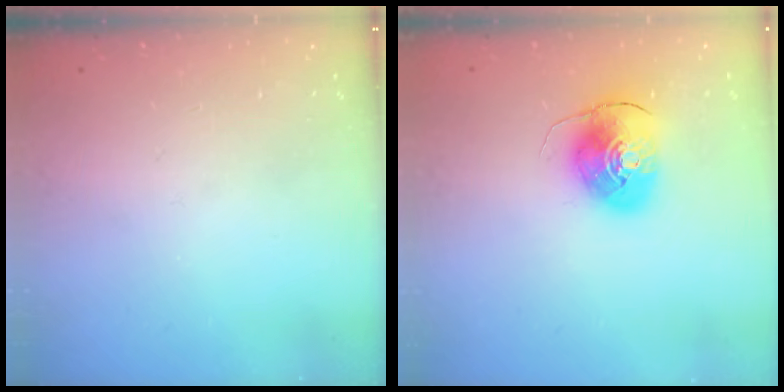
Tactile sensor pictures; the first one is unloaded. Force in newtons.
{"total": 8.9, "press": 8.7, "slide": 1.5}